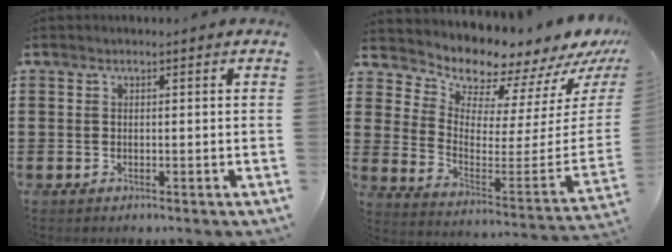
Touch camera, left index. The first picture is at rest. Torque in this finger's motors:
{"motor_torque": [2.14, 0.00, 0.53, 0.04]}